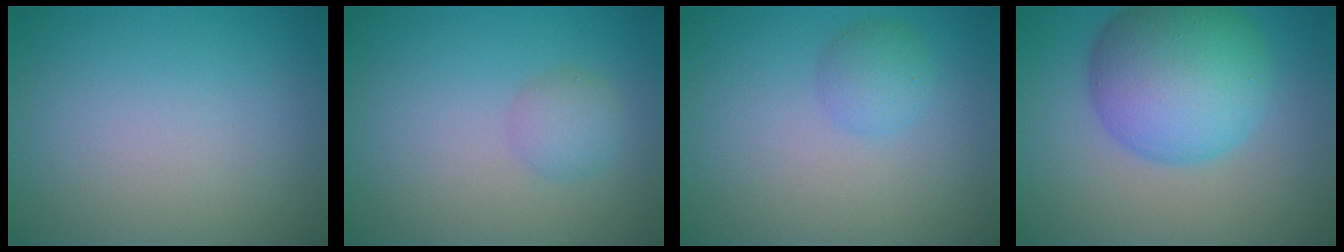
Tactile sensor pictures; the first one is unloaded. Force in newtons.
{"total": 1.9, "press": 1.9, "slide": 0.1}
{"total": 1.8, "press": 1.8, "slide": 0.1}
{"total": 9.7, "press": 9.7, "slide": 0.3}